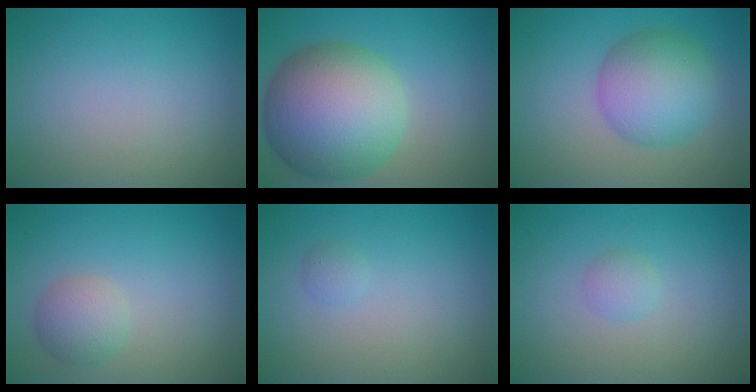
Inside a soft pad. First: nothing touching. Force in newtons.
{"total": 12.4, "press": 12.4, "slide": 0.5}
{"total": 6.5, "press": 6.5, "slide": 0.2}
{"total": 1.9, "press": 1.9, "slide": 0.1}
{"total": 0.8, "press": 0.8, "slide": 0.0}
{"total": 1.2, "press": 1.2, "slide": 0.1}